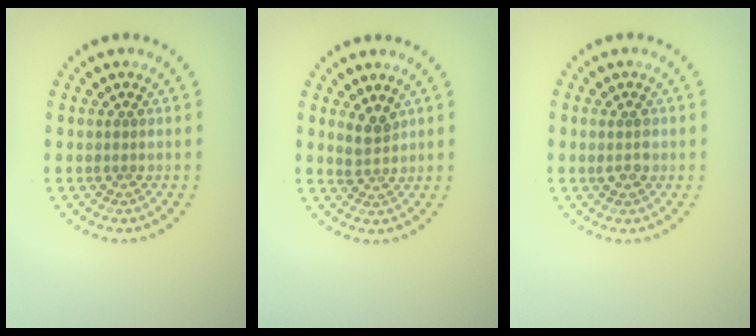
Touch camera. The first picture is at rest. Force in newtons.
{"total": 1.9, "press": 1.5, "slide": 1.1}
{"total": 1.5, "press": 1.5, "slide": 0.3}